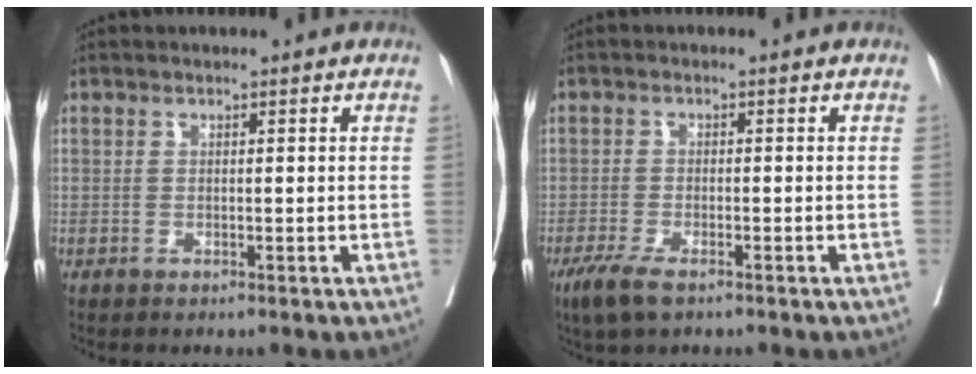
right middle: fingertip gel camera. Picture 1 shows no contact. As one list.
[{"total": 3.7, "force": [-2.5, 0.9, 2.6], "torque": [-0.054, -0.007, -0.045]}]